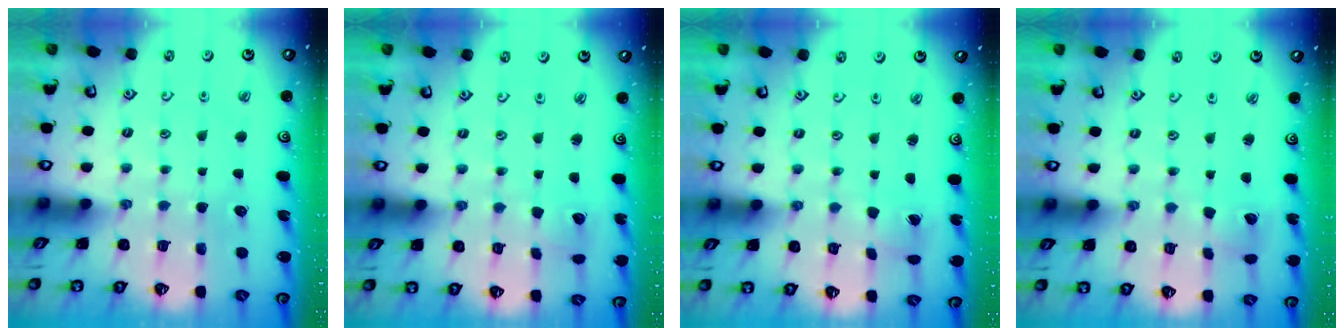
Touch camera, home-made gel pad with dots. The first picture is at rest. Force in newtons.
{"total": 2.7, "press": 2.7, "slide": 0.2}
{"total": 1.1, "press": 1.1, "slide": 0.0}
{"total": 2.3, "press": 2.3, "slide": 0.3}